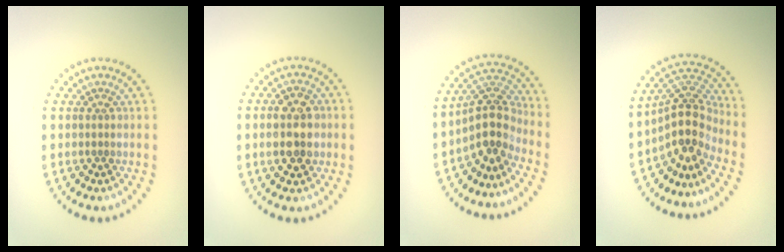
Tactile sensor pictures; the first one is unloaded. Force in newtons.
{"total": 4.4, "press": 4.3, "slide": 0.4}
{"total": 4.0, "press": 3.2, "slide": 2.5}
{"total": 4.6, "press": 3.4, "slide": 3.0}